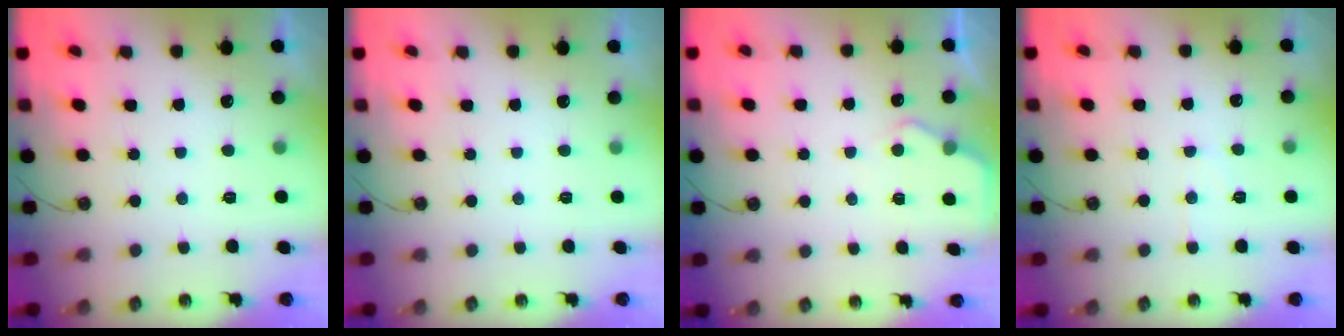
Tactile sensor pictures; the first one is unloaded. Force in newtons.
{"total": 0.0}
{"total": 5.1, "press": 5.0, "slide": 0.5}
{"total": 4.9, "press": 4.9, "slide": 0.7}